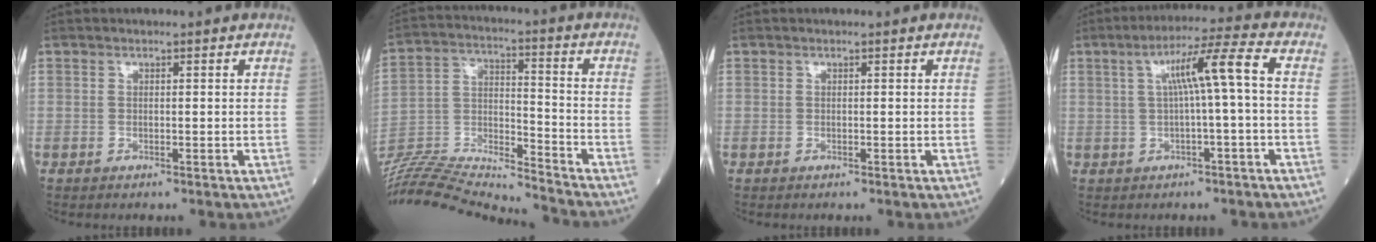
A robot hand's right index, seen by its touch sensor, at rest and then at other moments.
{"total": 21.3, "force": [-20.4, -0.2, 6.0], "torque": [-0.129, 0.002, -0.338]}
{"total": 0.0}
{"total": 7.6, "force": [0.6, -0.5, 7.5], "torque": [-0.124, 0.023, 0.011]}